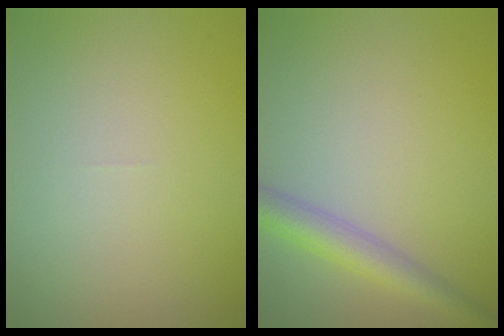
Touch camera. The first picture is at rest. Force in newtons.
{"total": 3.4, "press": 3.4, "slide": 0.1}